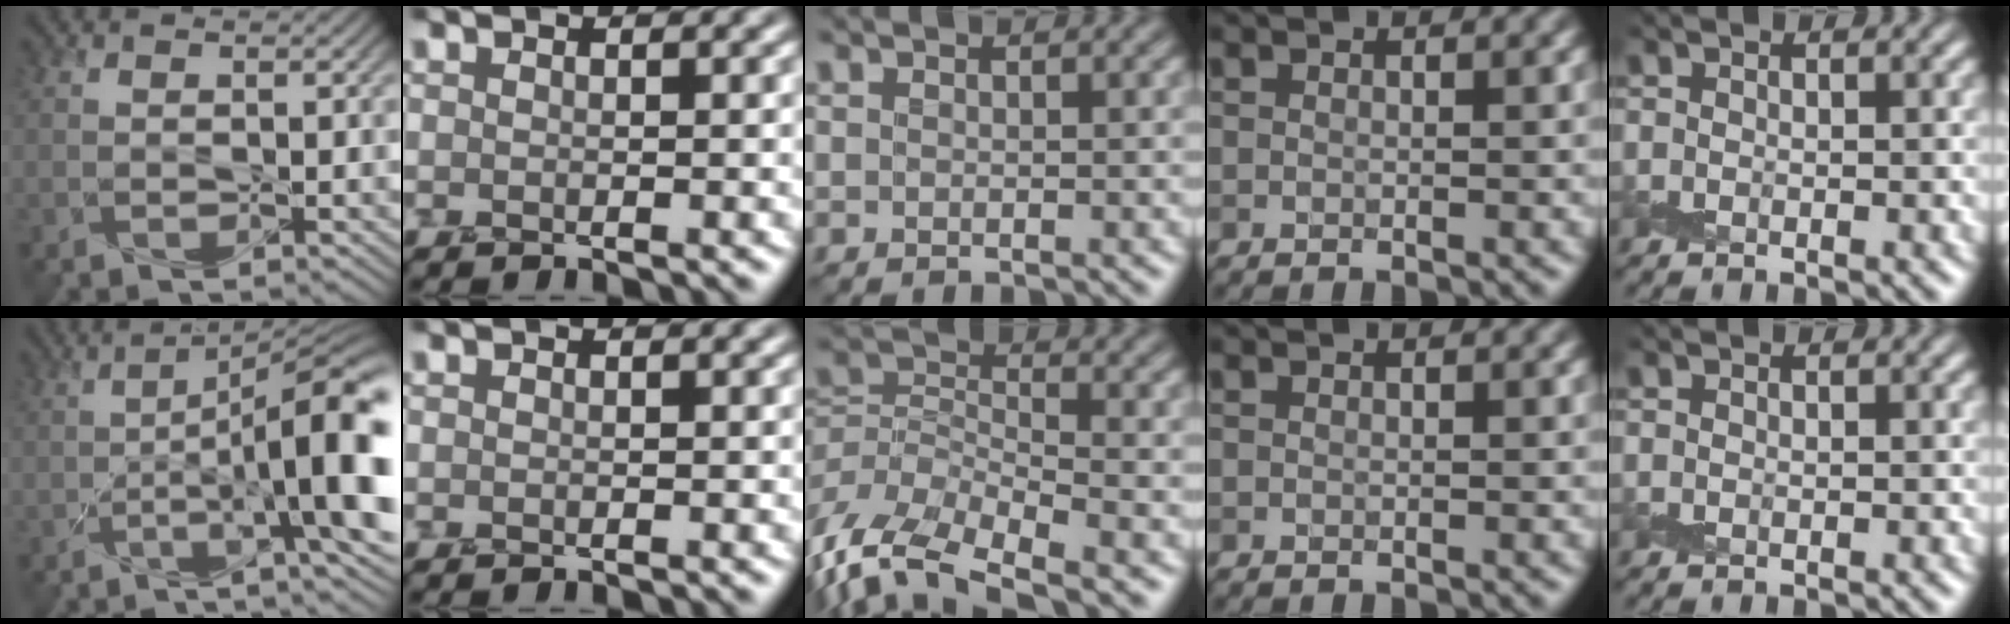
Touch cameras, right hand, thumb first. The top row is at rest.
{"thumb": {"total": 13.1, "force": [-1.5, 3.2, 12.6], "torque": [-0.177, 0.004, -0.032]}, "middle": {"total": 8.2, "force": [-5.8, 3.0, 4.9], "torque": [-0.100, -0.008, -0.123]}}